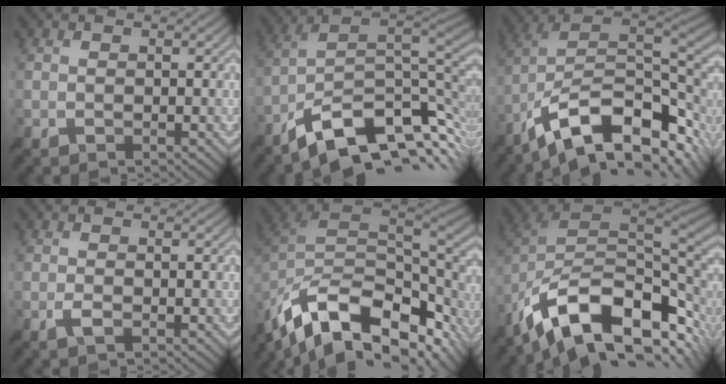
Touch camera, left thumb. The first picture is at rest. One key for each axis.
{"total": 13.1, "fx": -5.7, "fy": 5.9, "fz": 10.1, "tx": -0.196, "ty": 0.002, "tz": -0.104}
{"total": 15.9, "fx": -6.1, "fy": 7.4, "fz": 12.6, "tx": -0.239, "ty": 0.006, "tz": -0.112}
{"total": 1.3, "fx": -0.5, "fy": 0.3, "fz": 1.1, "tx": -0.024, "ty": 0.004, "tz": -0.010}
{"total": 15.8, "fx": -7.4, "fy": 8.9, "fz": 10.8, "tx": -0.242, "ty": -0.031, "tz": -0.119}
{"total": 15.4, "fx": -5.3, "fy": 8.4, "fz": 11.8, "tx": -0.221, "ty": -0.015, "tz": -0.092}